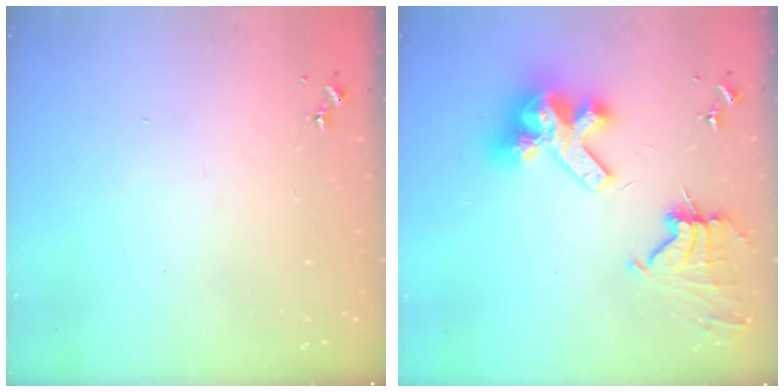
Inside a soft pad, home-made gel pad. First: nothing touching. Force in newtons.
{"total": 15.4, "press": 15.3, "slide": 2.0}